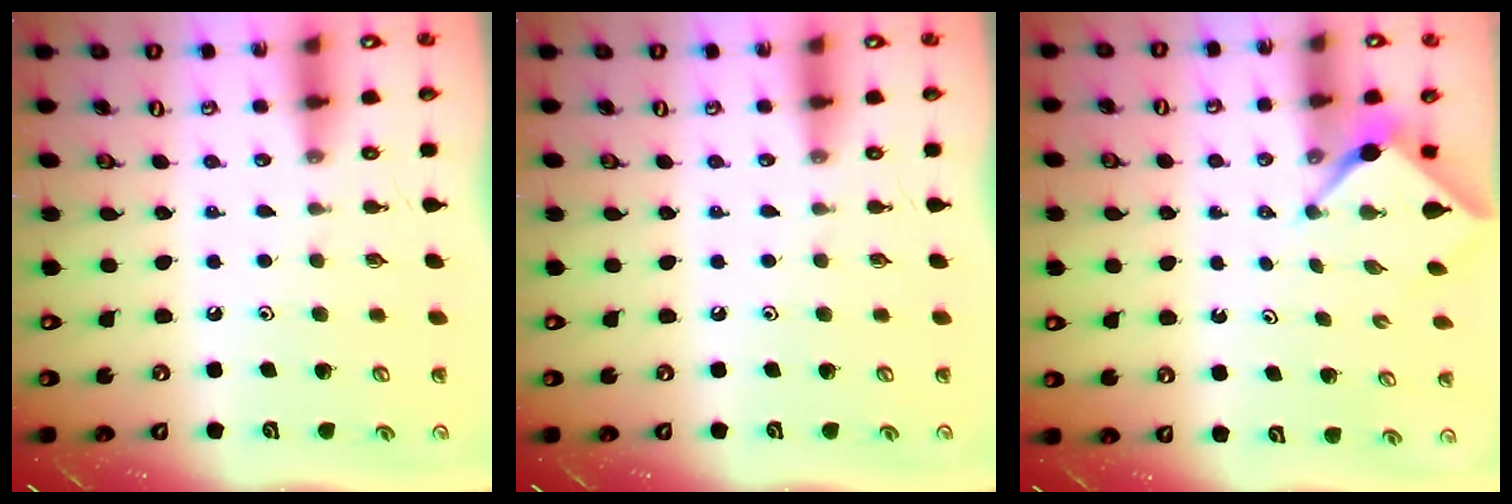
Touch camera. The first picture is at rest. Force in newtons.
{"total": 0.0}
{"total": 2.6, "press": 2.6, "slide": 0.2}